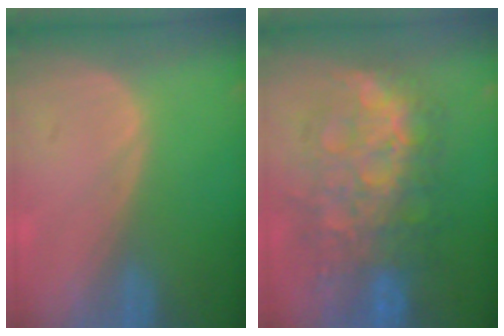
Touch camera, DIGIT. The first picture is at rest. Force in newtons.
{"total": 12.2, "press": 12.2, "slide": 1.1}